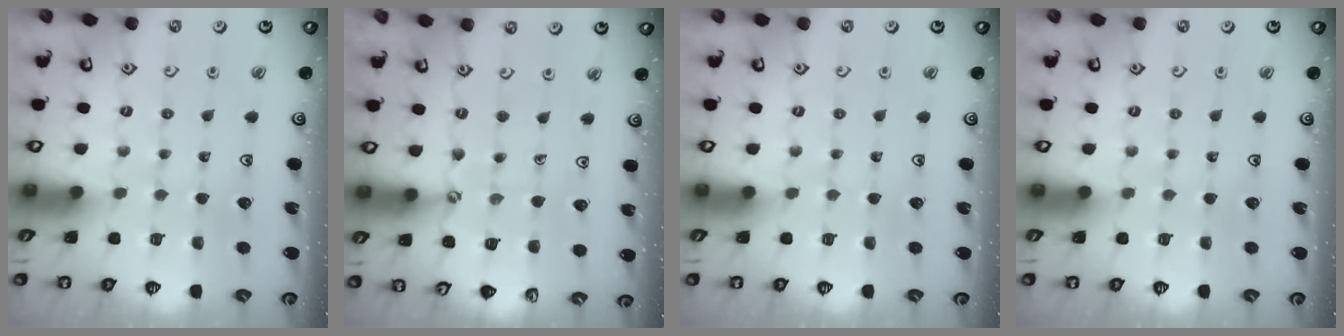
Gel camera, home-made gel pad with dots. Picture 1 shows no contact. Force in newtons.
{"total": 2.7, "press": 2.7, "slide": 0.4}
{"total": 0.0}
{"total": 0.0}